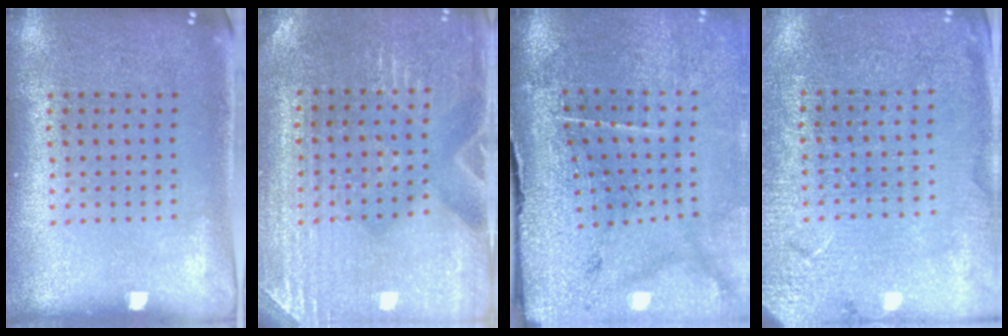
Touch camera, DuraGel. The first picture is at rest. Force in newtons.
{"total": 3.2, "press": 3.1, "slide": 0.4}
{"total": 3.5, "press": 3.2, "slide": 1.4}
{"total": 2.8, "press": 2.8, "slide": 0.1}